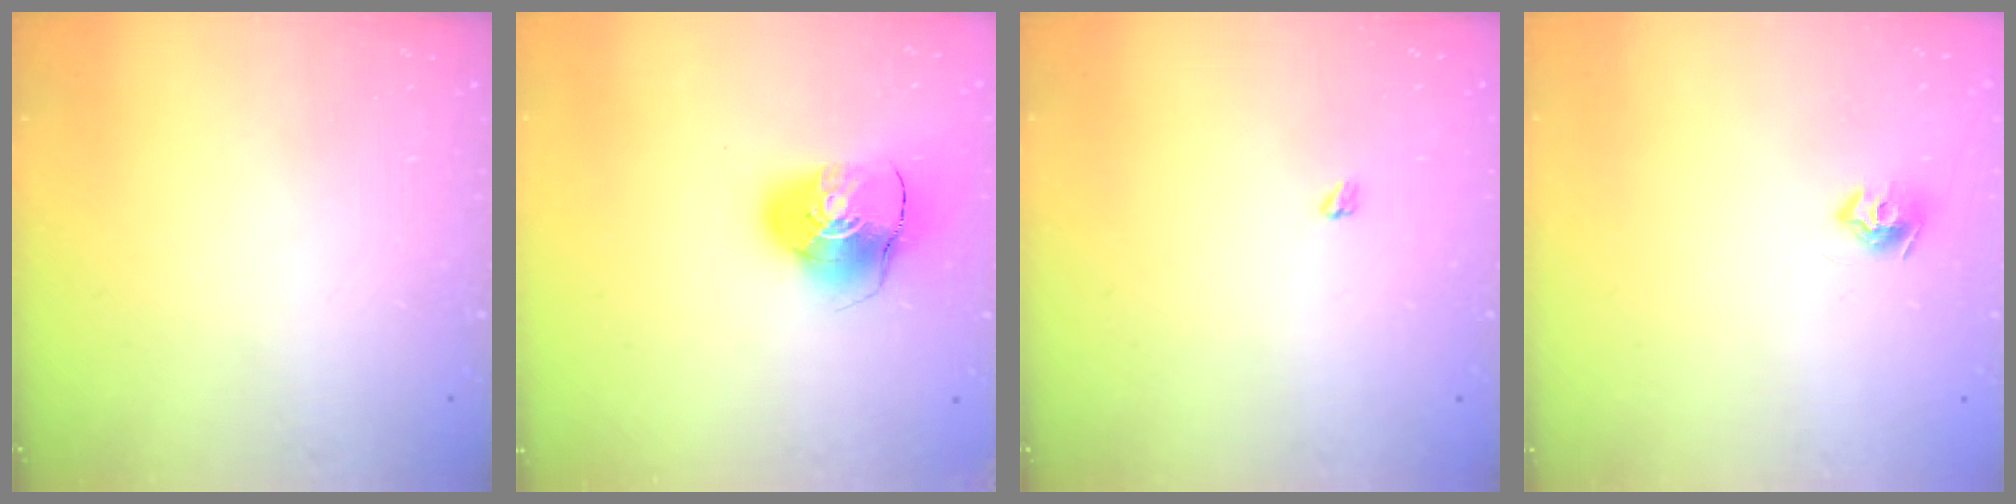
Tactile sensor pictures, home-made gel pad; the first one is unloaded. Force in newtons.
{"total": 9.8, "press": 9.7, "slide": 1.6}
{"total": 2.4, "press": 2.4, "slide": 0.4}
{"total": 7.8, "press": 7.8, "slide": 0.2}